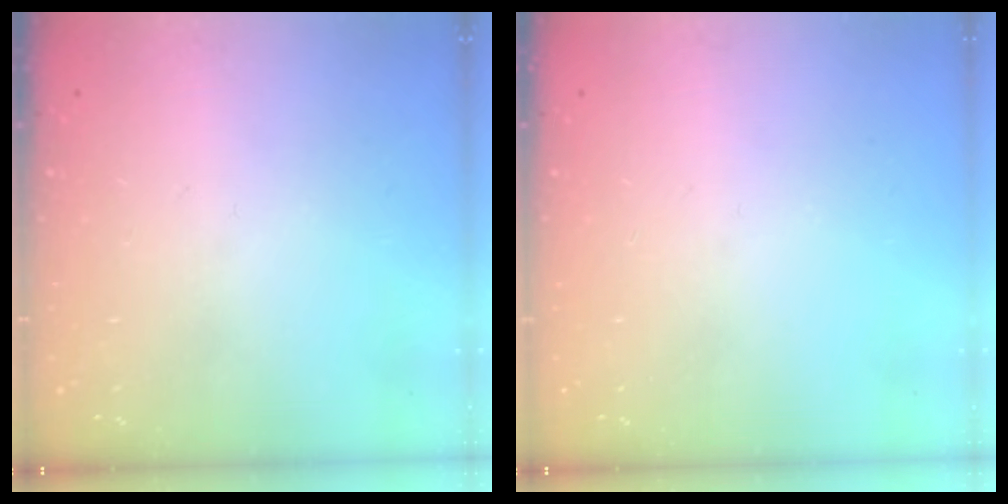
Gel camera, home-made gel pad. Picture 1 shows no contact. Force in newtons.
{"total": 0.0}